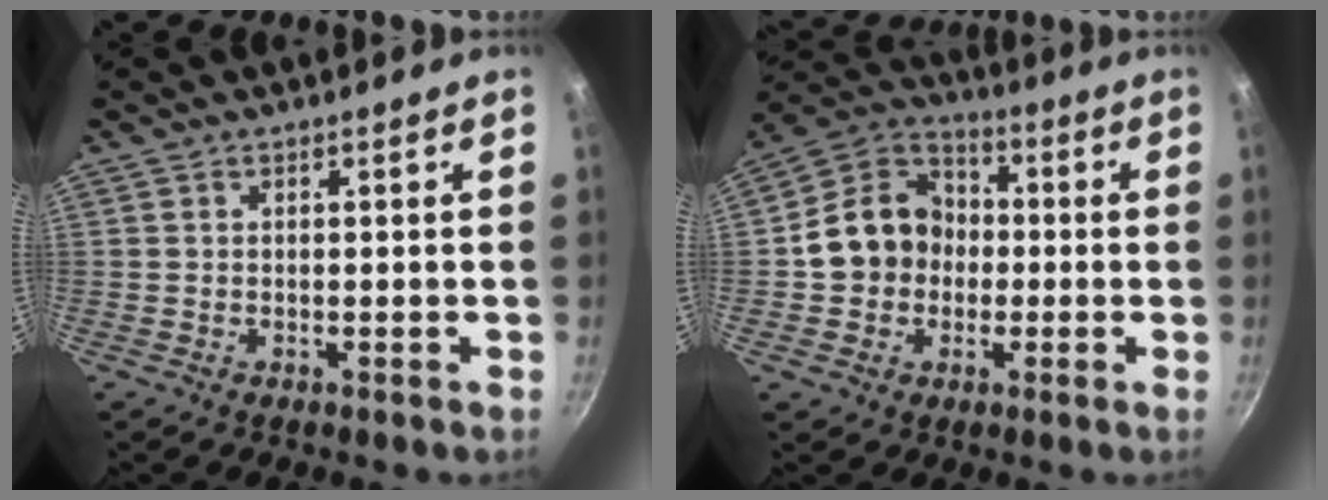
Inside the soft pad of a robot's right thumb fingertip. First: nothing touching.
{"total": 13.0, "force": [-0.8, 11.2, 6.6], "torque": [-0.072, 0.033, -0.031]}